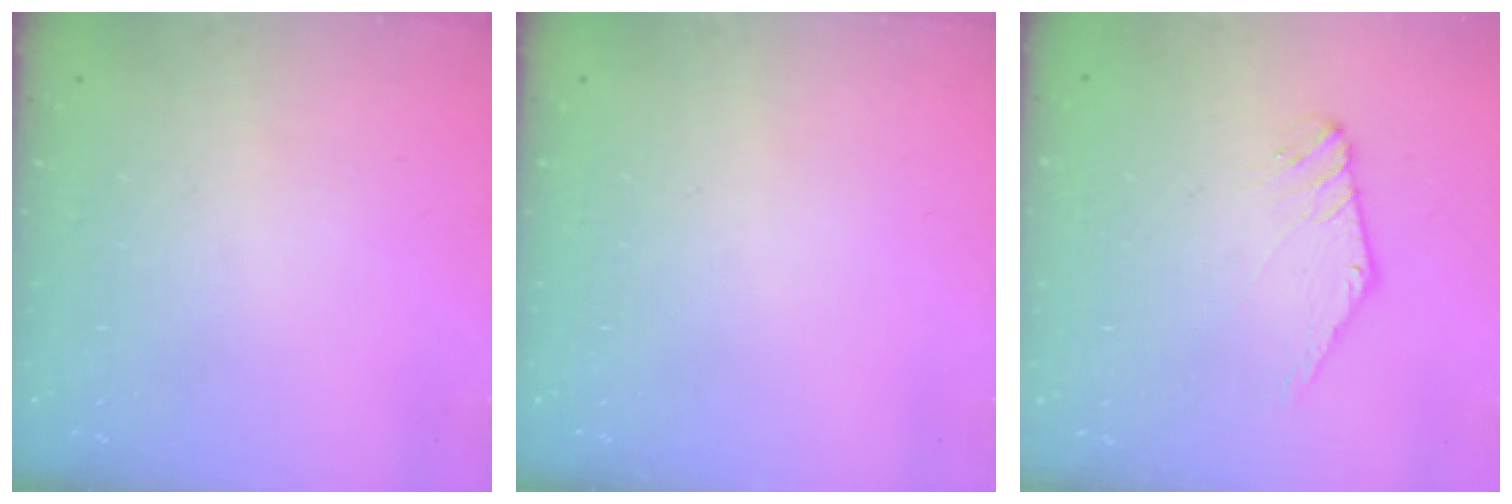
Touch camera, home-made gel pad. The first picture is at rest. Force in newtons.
{"total": 0.0}
{"total": 1.4, "press": 1.4, "slide": 0.1}